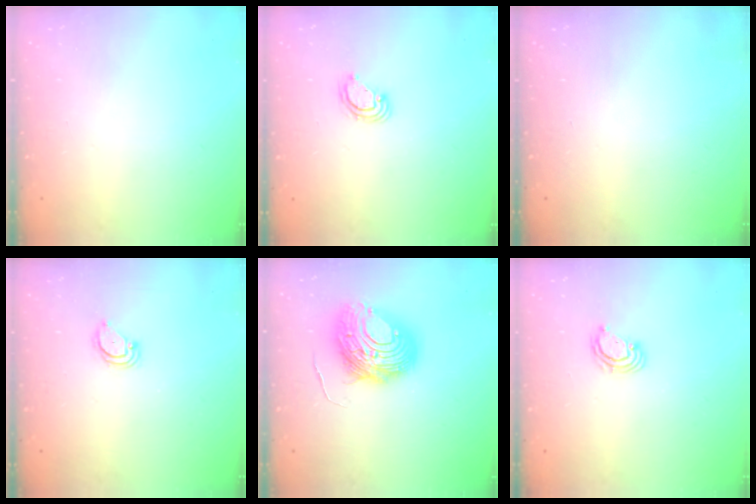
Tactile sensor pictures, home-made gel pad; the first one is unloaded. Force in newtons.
{"total": 3.9, "press": 3.9, "slide": 0.1}
{"total": 0.0}
{"total": 3.7, "press": 3.7, "slide": 0.3}
{"total": 12.2, "press": 12.1, "slide": 1.3}
{"total": 2.8, "press": 2.8, "slide": 0.3}